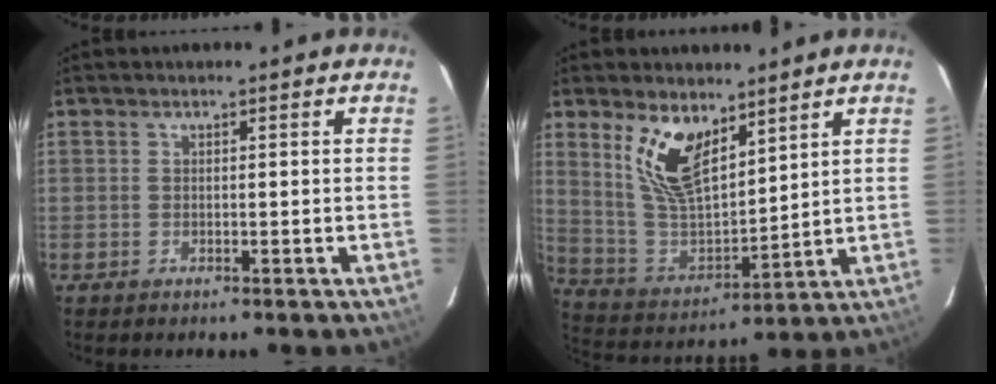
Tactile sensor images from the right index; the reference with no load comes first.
{"total": 13.7, "force": [8.0, 6.1, 9.2], "torque": [-0.182, -0.002, 0.171]}